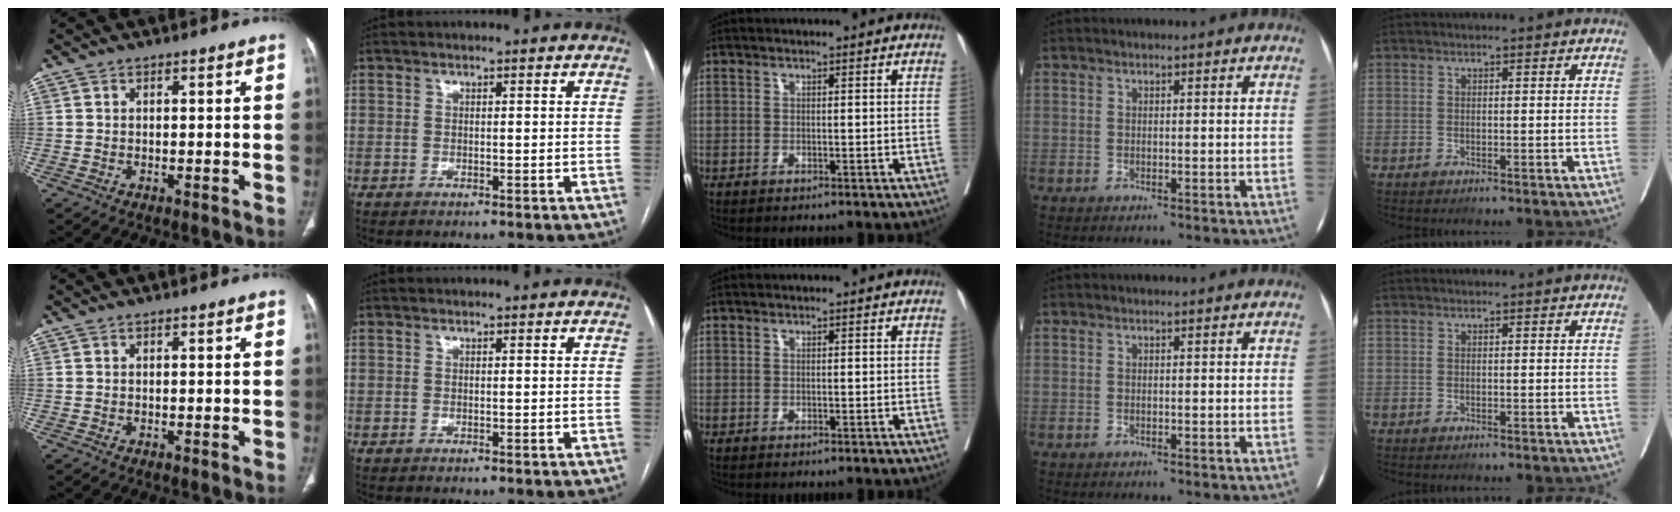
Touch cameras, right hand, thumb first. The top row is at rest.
{}